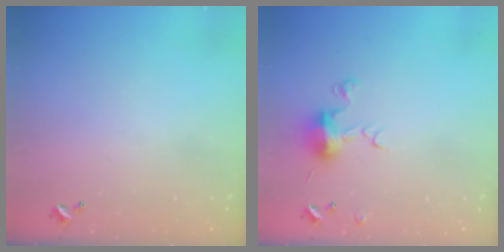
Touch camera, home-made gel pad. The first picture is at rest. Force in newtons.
{"total": 7.4, "press": 7.4, "slide": 1.0}